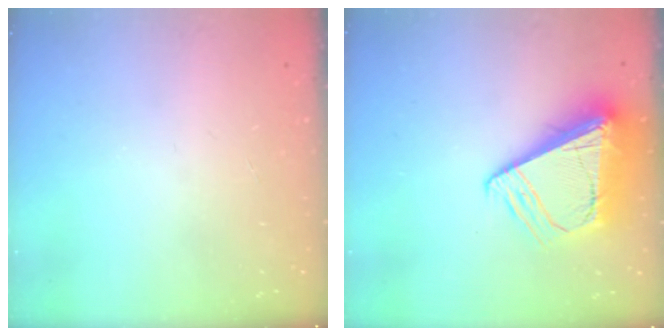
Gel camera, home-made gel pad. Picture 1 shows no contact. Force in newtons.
{"total": 14.3, "press": 14.1, "slide": 1.9}